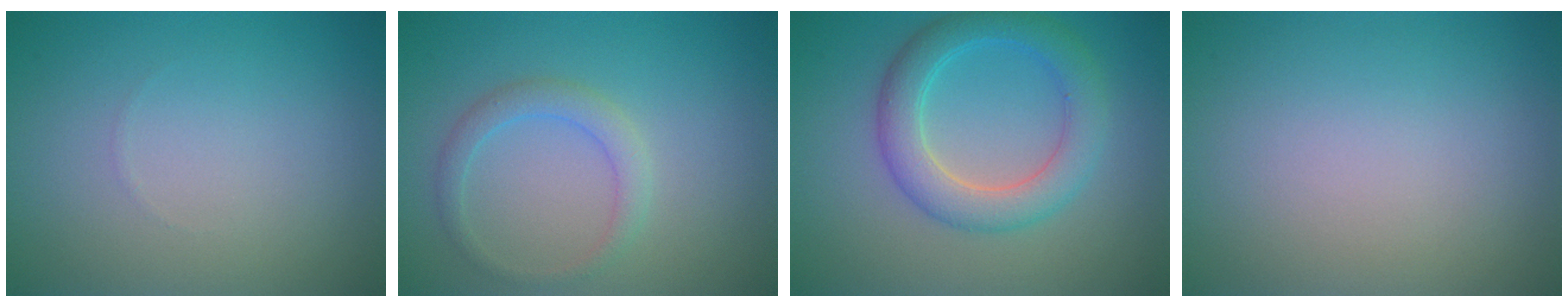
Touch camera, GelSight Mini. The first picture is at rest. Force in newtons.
{"total": 2.0, "press": 2.0, "slide": 0.1}
{"total": 4.7, "press": 4.7, "slide": 0.2}
{"total": 0.0}